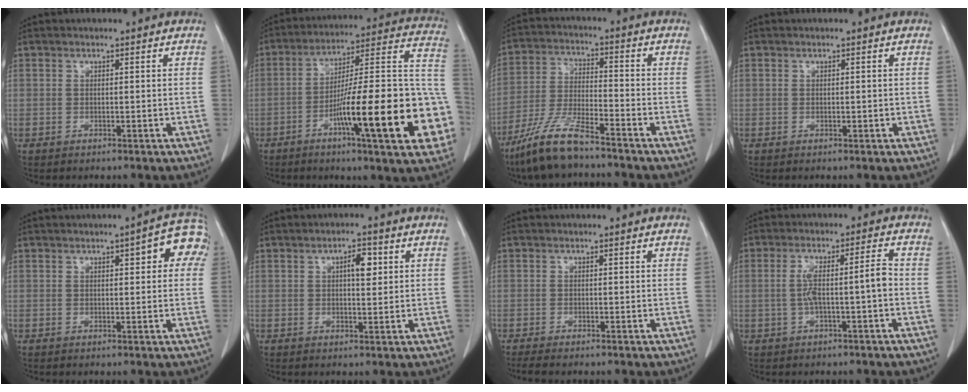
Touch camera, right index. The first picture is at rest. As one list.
[{"total": 24.8, "force": [-8.0, 2.4, 23.4], "torque": [-0.261, 0.012, -0.119]}, {"total": 10.2, "force": [-7.9, 1.3, 6.4], "torque": [-0.136, -0.024, -0.155]}, {"total": 0.6, "force": [-0.1, 0.2, 0.6], "torque": [-0.013, -0.001, 0.002]}, {"total": 6.5, "force": [2.3, 1.9, 5.8], "torque": [-0.060, 0.020, 0.017]}, {"total": 3.6, "force": [1.1, 1.3, 3.2], "torque": [-0.052, 0.005, 0.015]}, {"total": 3.0, "force": [-2.5, 0.3, 1.6], "torque": [-0.022, -0.007, -0.039]}, {"total": 5.8, "force": [-1.0, 0.2, 5.7], "torque": [-0.109, 0.024, -0.012]}]